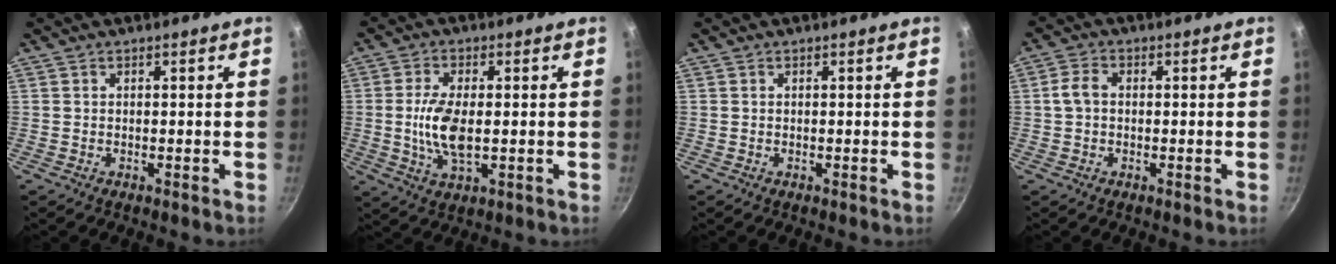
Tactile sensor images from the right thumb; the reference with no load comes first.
{"total": 8.4, "force": [-0.3, 3.8, 7.5], "torque": [-0.156, -0.008, -0.003]}
{"total": 0.0}
{"total": 3.5, "force": [0.0, 2.5, 2.5], "torque": [-0.050, 0.010, -0.004]}